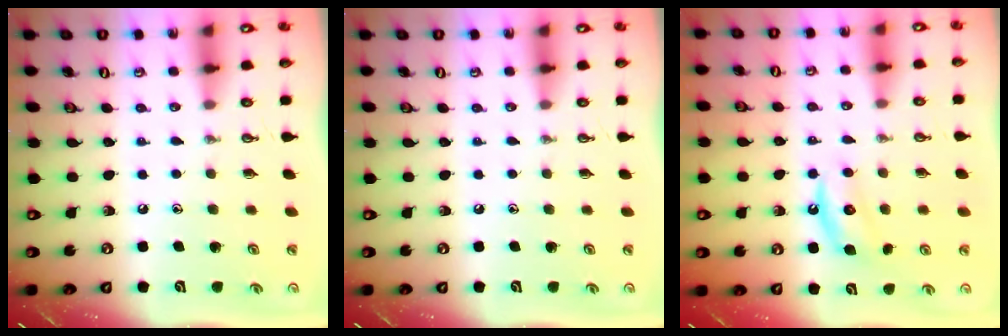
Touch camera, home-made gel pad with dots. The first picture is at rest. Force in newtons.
{"total": 0.0}
{"total": 5.8, "press": 5.8, "slide": 0.7}